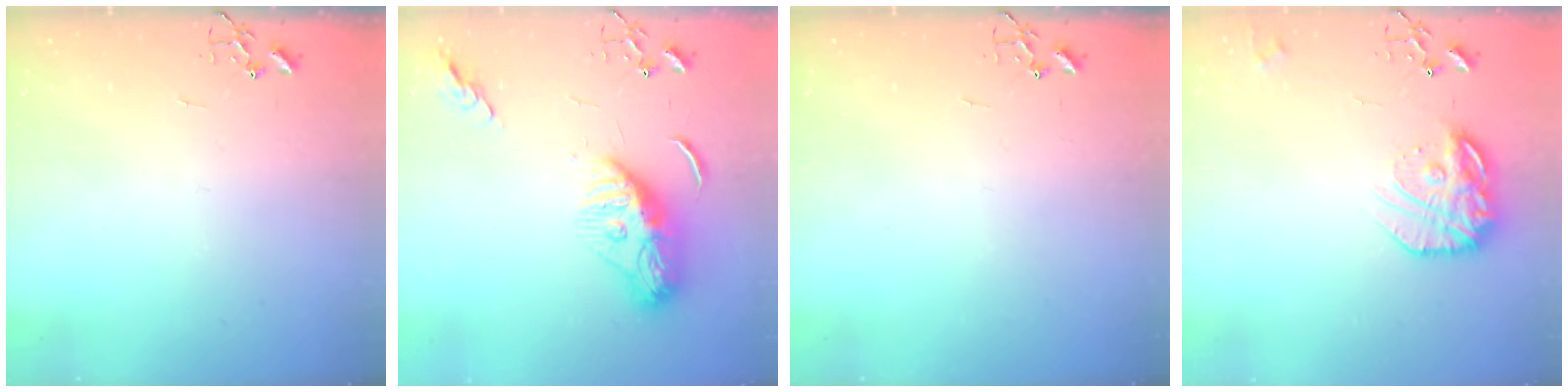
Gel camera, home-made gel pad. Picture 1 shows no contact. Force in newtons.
{"total": 11.6, "press": 11.6, "slide": 1.0}
{"total": 0.0}
{"total": 16.4, "press": 16.3, "slide": 1.3}